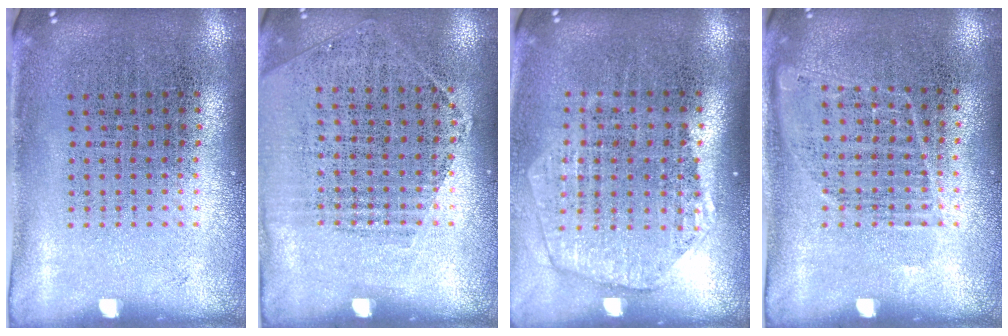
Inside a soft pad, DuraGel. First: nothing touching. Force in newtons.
{"total": 1.2, "press": 1.0, "slide": 0.6}
{"total": 1.8, "press": 1.7, "slide": 0.8}
{"total": 0.9, "press": 0.9, "slide": 0.3}